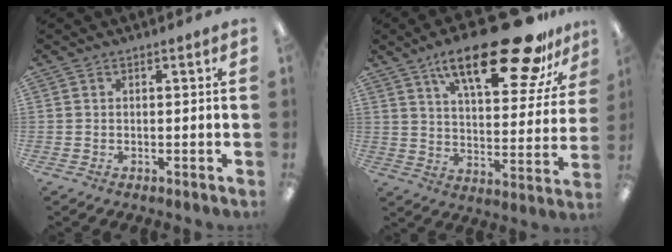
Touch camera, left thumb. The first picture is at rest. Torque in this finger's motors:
{"motor_torque": [0.41, 0.51, 1.43, -1.33, 0.29]}